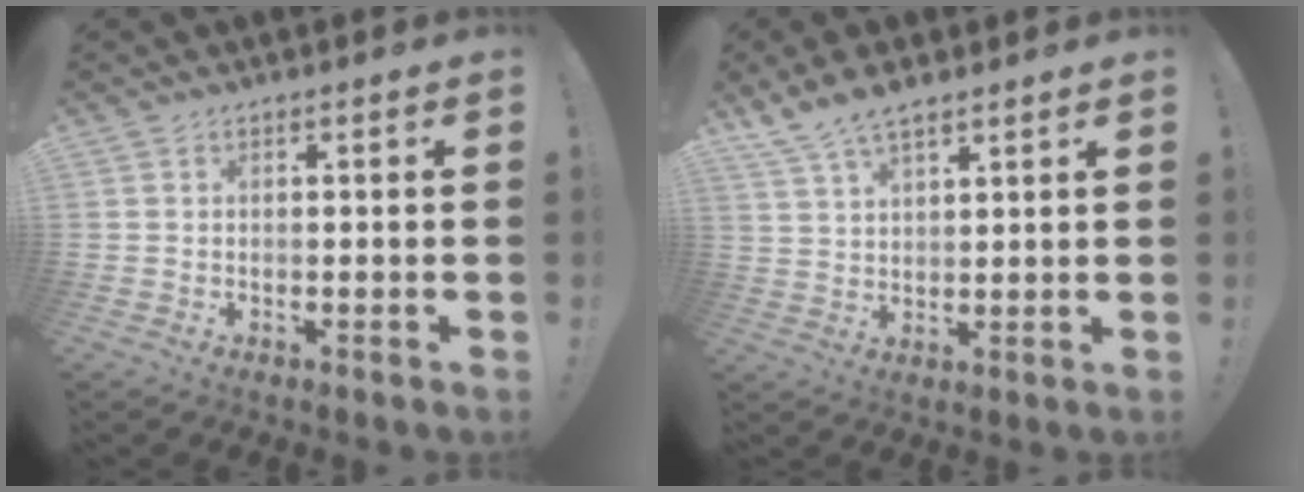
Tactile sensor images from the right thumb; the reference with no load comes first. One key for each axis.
{"total": 7.0, "fx": 5.5, "fy": 2.6, "fz": 3.4, "tx": -0.064, "ty": -0.026, "tz": 0.104}